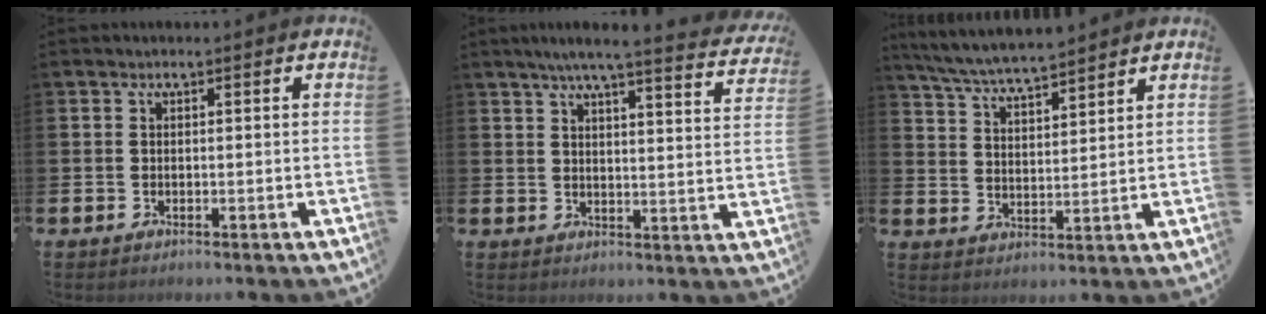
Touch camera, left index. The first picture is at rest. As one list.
[{"total": 5.6, "force": [5.1, -0.2, 2.4], "torque": [-0.052, -0.033, 0.083]}, {"total": 6.1, "force": [5.9, 0.3, 1.4], "torque": [-0.050, -0.032, 0.104]}]